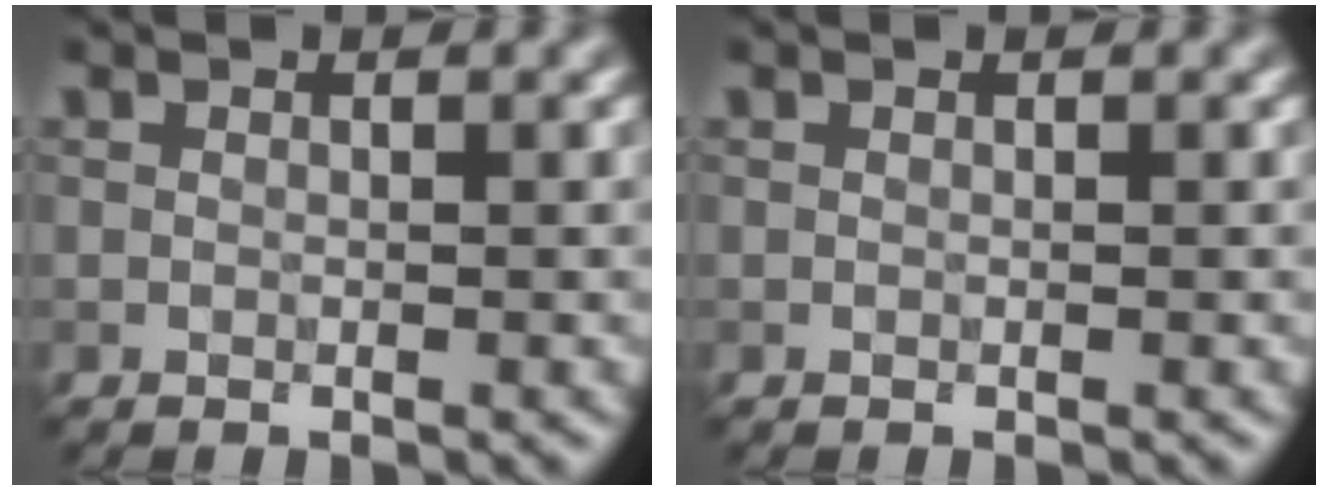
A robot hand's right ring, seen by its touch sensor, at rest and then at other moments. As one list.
[{"total": 0.0}]